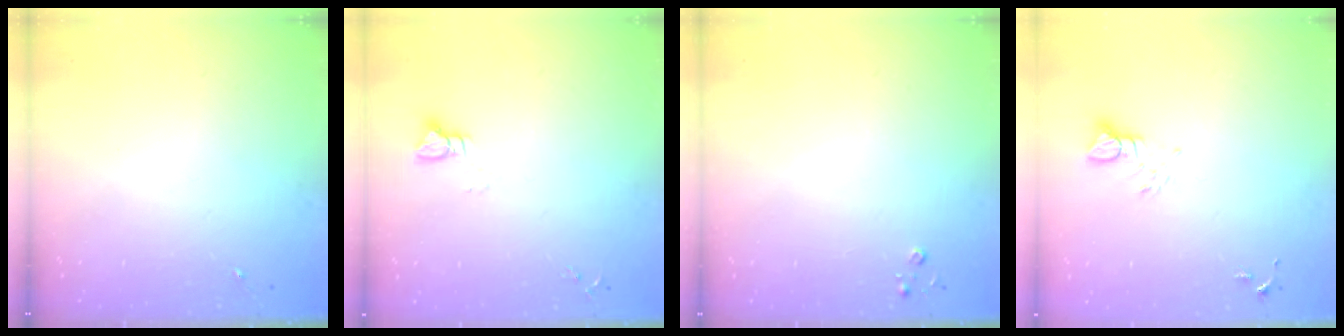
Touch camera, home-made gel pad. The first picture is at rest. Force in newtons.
{"total": 3.5, "press": 3.5, "slide": 0.3}
{"total": 2.6, "press": 2.6, "slide": 0.3}
{"total": 4.1, "press": 4.1, "slide": 0.4}